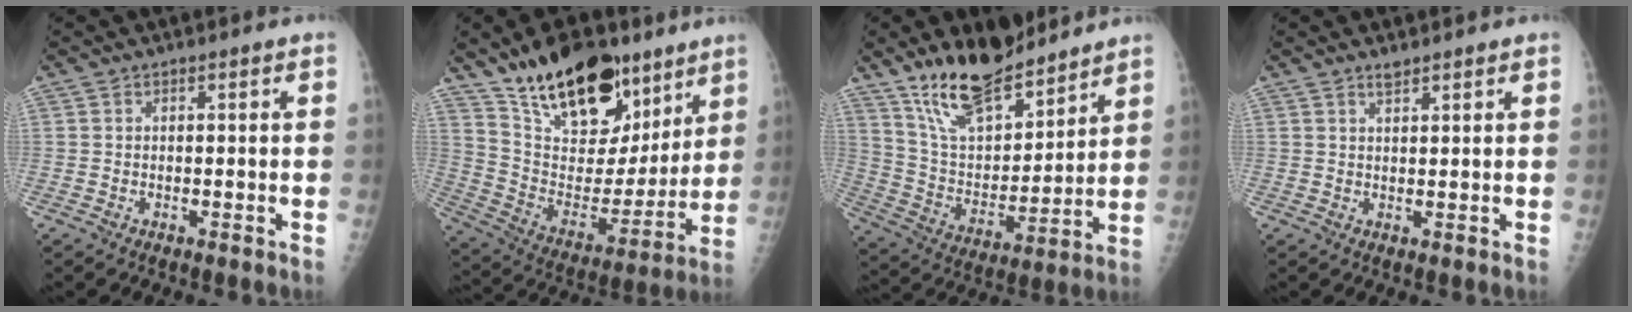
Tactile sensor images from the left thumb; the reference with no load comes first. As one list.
[{"total": 24.7, "force": [16.6, 12.1, 13.6], "torque": [-0.176, -0.073, 0.279]}, {"total": 17.7, "force": [13.8, 6.7, 8.8], "torque": [-0.109, -0.078, 0.252]}, {"total": 1.6, "force": [1.4, 0.5, 0.7], "torque": [-0.005, -0.010, 0.024]}]